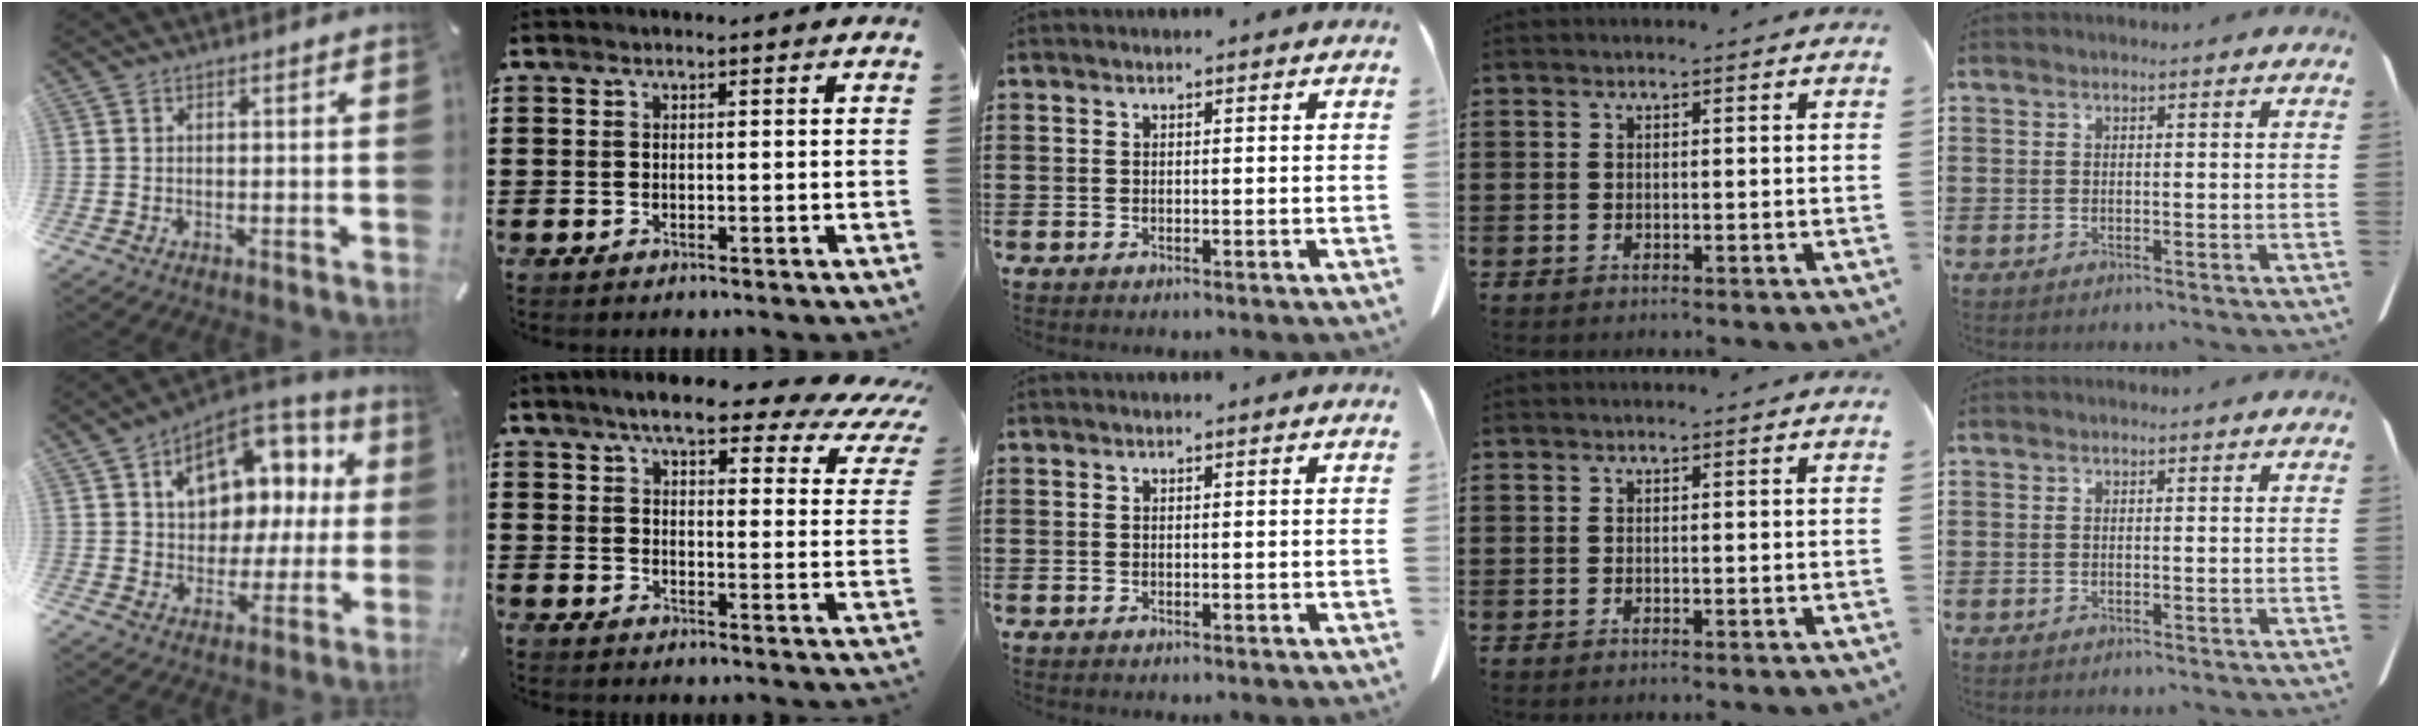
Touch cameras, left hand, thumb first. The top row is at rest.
{"thumb": {"total": 12.6, "force": [5.0, 9.5, 6.8], "torque": [-0.103, -0.033, 0.092]}, "index": {"total": 7.2, "force": [5.7, 1.7, 4.0], "torque": [-0.086, -0.024, 0.094]}}